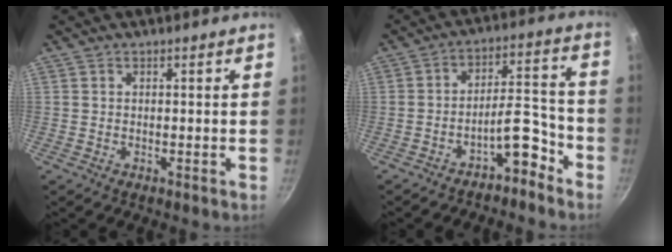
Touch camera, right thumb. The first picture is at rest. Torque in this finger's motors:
{"motor_torque": [0.16, 0.65, -0.19, -0.19, 0.11]}